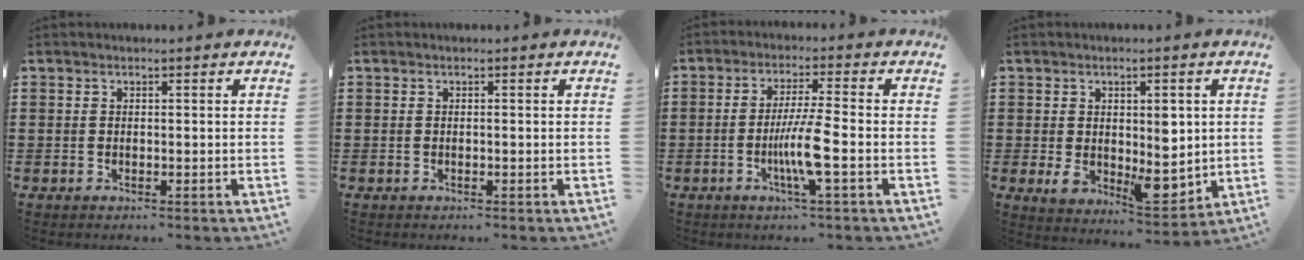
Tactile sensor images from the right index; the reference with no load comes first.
{"total": 0.0}
{"total": 6.8, "force": [-2.0, -0.1, 6.5], "torque": [-0.124, -0.014, -0.040]}
{"total": 7.7, "force": [0.6, 5.1, 5.8], "torque": [-0.076, -0.005, 0.013]}